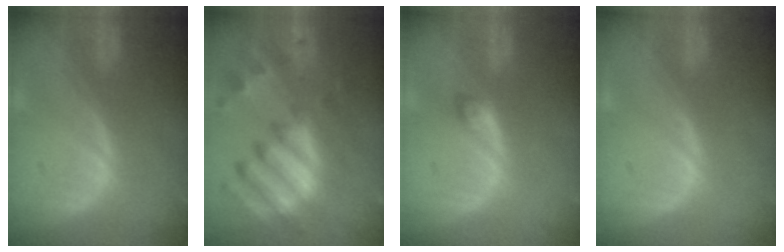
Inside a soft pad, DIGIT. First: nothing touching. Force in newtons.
{"total": 11.4, "press": 9.9, "slide": 5.7}
{"total": 1.6, "press": 1.6, "slide": 0.3}
{"total": 0.0}